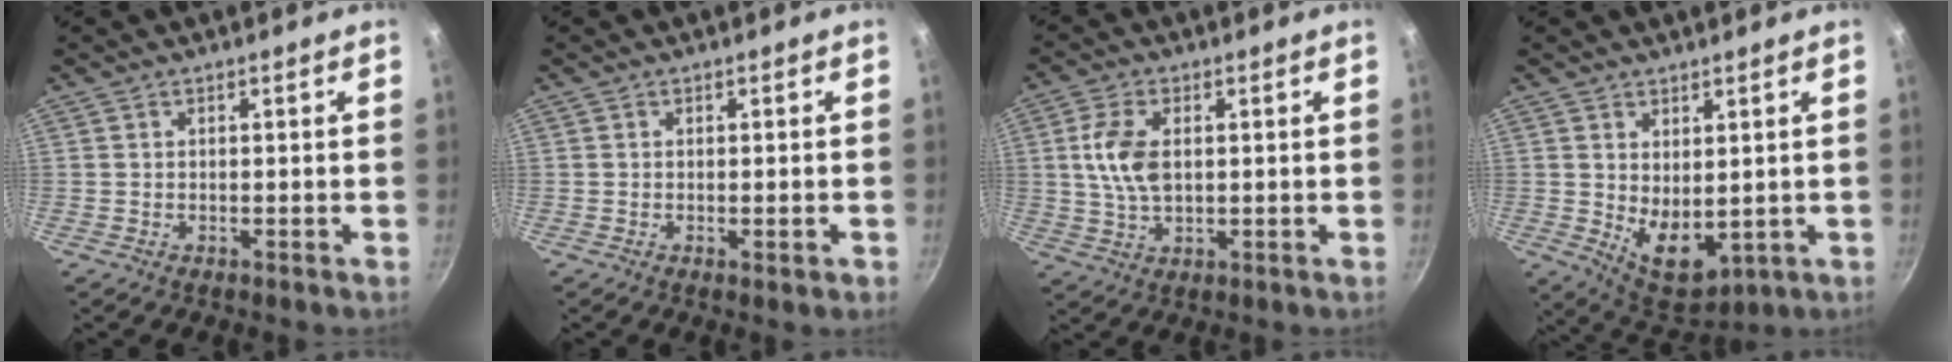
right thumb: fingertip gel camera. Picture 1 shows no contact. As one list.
[{"total": 1.5, "force": [-0.5, 0.3, 1.4], "torque": [-0.022, -0.002, -0.007]}, {"total": 8.3, "force": [1.3, 4.8, 6.7], "torque": [-0.126, 0.001, 0.024]}, {"total": 8.5, "force": [0.8, 5.3, 6.6], "torque": [-0.078, -0.024, 0.036]}]